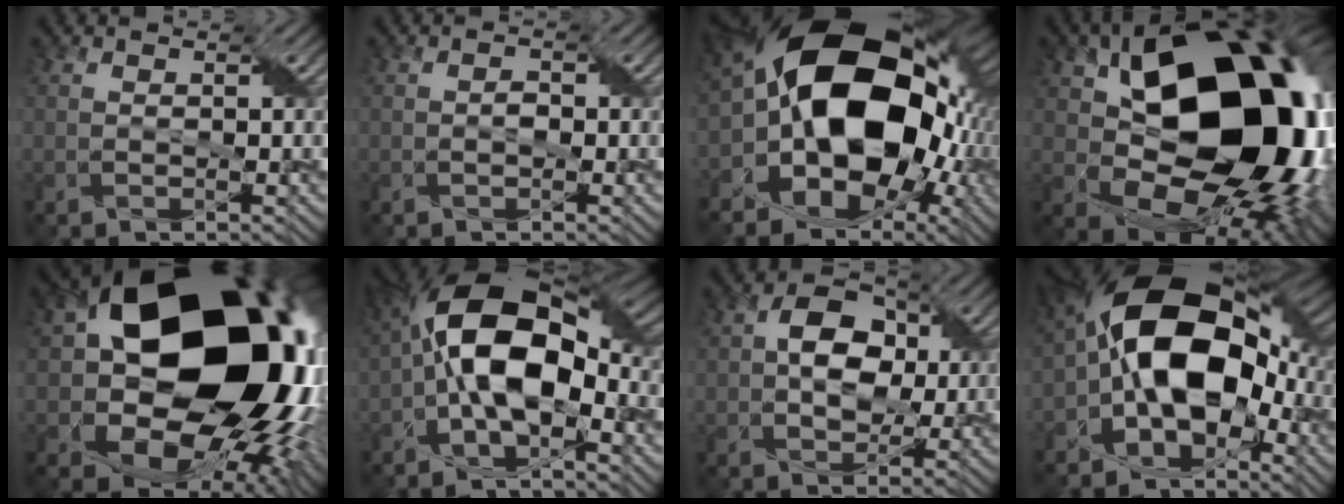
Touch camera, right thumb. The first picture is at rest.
{"total": 1.0, "force": [-0.3, 0.6, 0.7], "torque": [-0.013, 0.003, -0.006]}
{"total": 20.6, "force": [0.5, 14.5, 14.6], "torque": [-0.239, -0.016, 0.015]}
{"total": 20.1, "force": [2.6, 13.7, 14.4], "torque": [-0.239, -0.022, 0.064]}
{"total": 23.4, "force": [3.4, 18.0, 14.7], "torque": [-0.297, -0.037, 0.093]}
{"total": 15.8, "force": [-1.5, 8.5, 13.3], "torque": [-0.236, 0.021, -0.048]}
{"total": 7.2, "force": [0.9, 5.0, 5.1], "torque": [-0.084, 0.011, 0.007]}
{"total": 17.0, "force": [-2.0, 10.5, 13.1], "torque": [-0.213, 0.019, -0.062]}